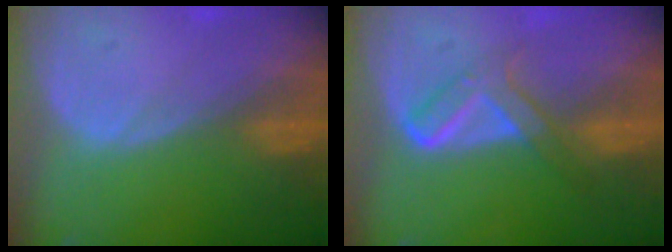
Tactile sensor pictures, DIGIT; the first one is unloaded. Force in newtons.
{"total": 5.1, "press": 4.9, "slide": 1.5}